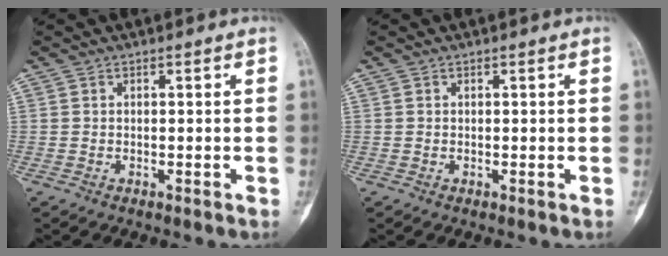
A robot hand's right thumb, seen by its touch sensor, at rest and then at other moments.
{"total": 0.0}